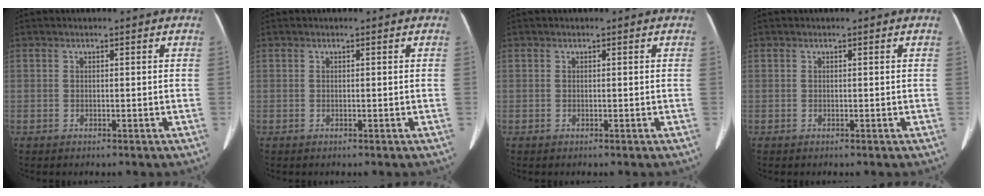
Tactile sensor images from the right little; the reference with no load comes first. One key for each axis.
{"total": 0.0}
{"total": 0.0}
{"total": 0.0}